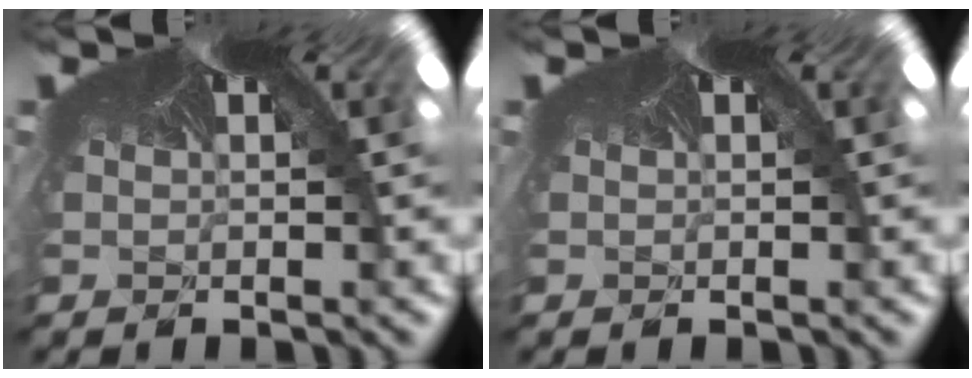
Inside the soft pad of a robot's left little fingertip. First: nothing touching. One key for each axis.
{"total": 0.0}